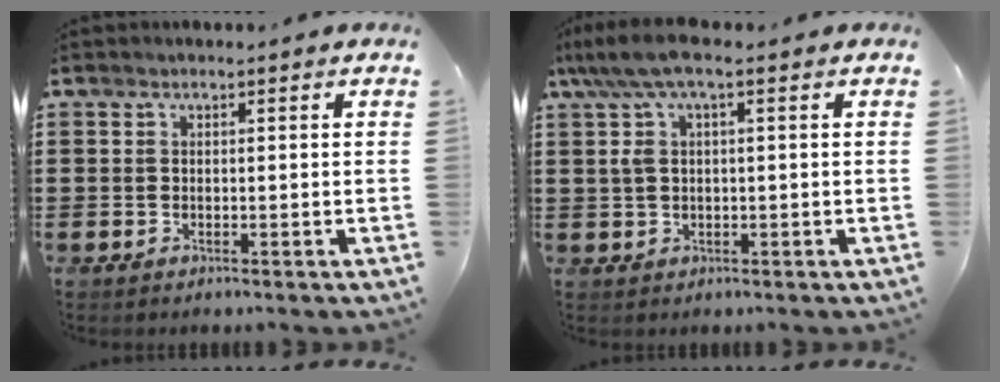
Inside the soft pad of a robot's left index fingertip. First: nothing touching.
{"total": 5.2, "force": [1.0, 1.6, 4.9], "torque": [-0.113, -0.001, 0.011]}